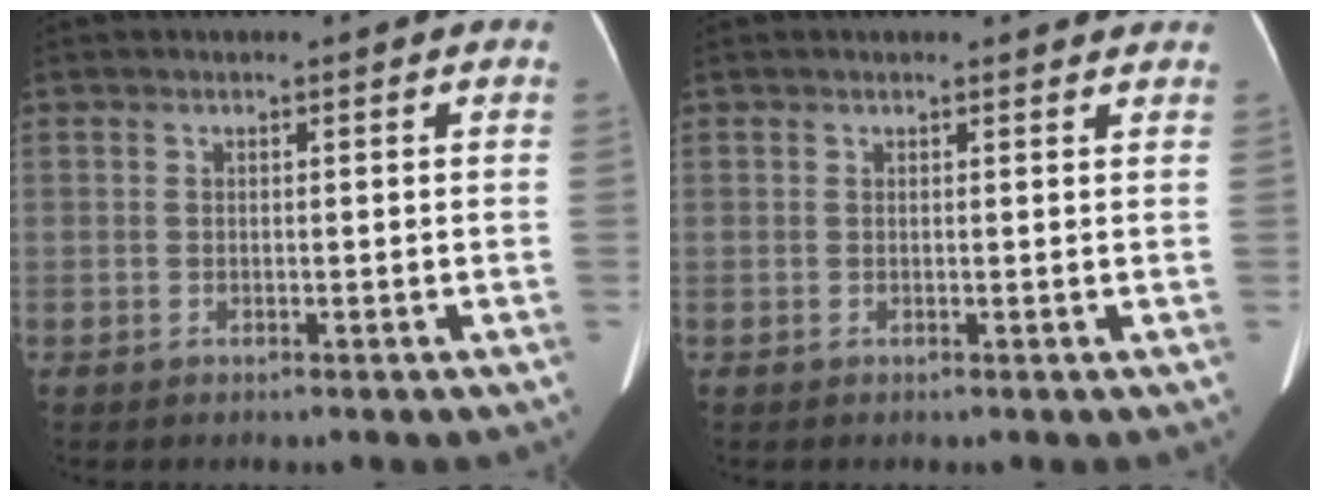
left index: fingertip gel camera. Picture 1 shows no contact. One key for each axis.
{"total": 1.9, "fx": 1.8, "fy": 0.5, "fz": 0.1, "tx": -0.008, "ty": -0.002, "tz": 0.012}